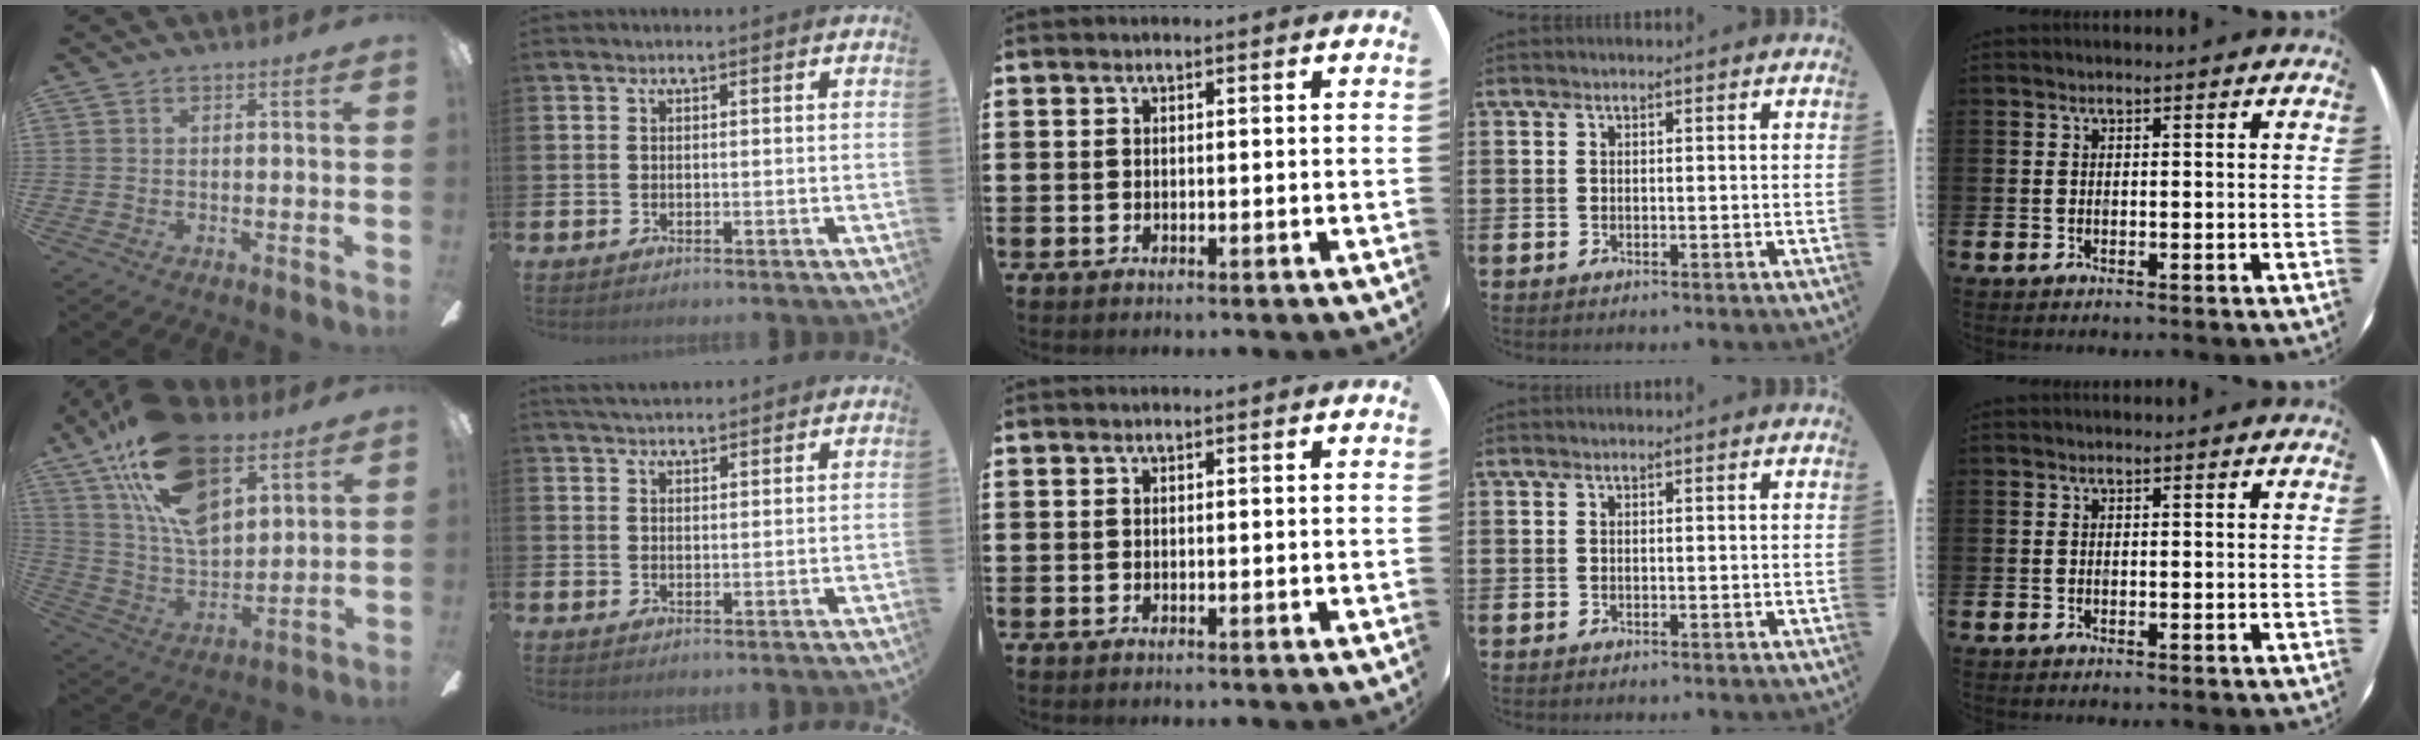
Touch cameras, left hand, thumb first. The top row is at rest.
{"thumb": {"total": 22.6, "force": [12.6, 11.6, 14.7], "torque": [-0.282, -0.048, 0.227]}, "index": {"total": 3.1, "force": [3.0, 0.5, 0.5], "torque": [-0.015, -0.007, 0.055]}}